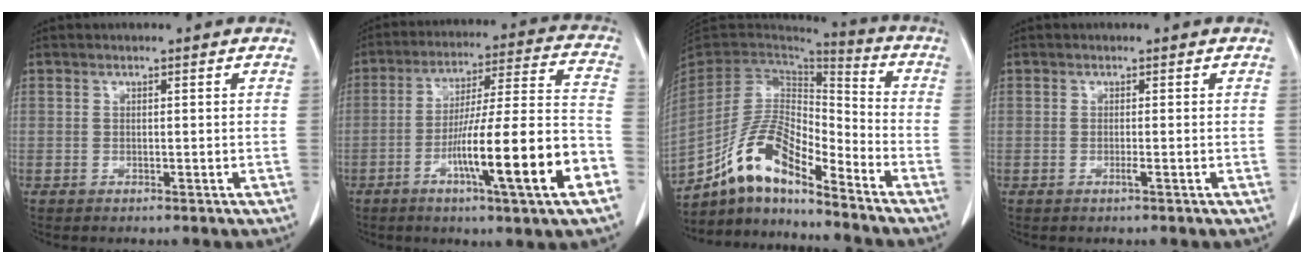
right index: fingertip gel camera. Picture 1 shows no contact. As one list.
[{"total": 18.7, "force": [-7.3, 0.1, 17.2], "torque": [-0.262, 0.001, -0.113]}, {"total": 12.9, "force": [-9.7, 3.5, 7.8], "torque": [-0.157, 0.027, -0.178]}, {"total": 0.5, "force": [-0.2, -0.1, 0.5], "torque": [-0.005, 0.003, -0.003]}]